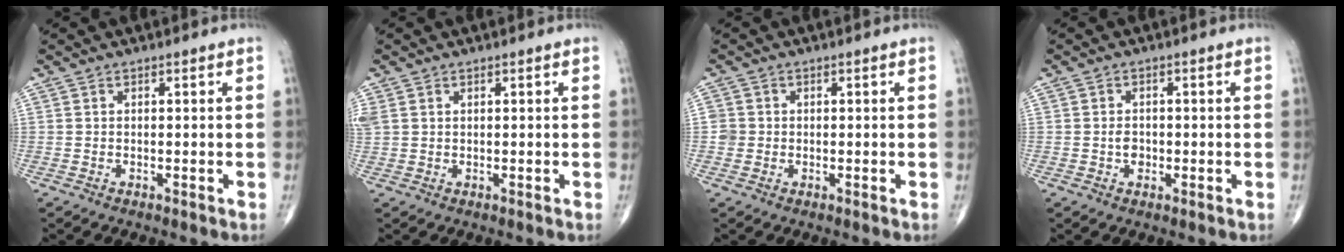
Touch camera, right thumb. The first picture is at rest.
{"total": 2.4, "force": [0.8, 1.9, 1.3], "torque": [-0.048, 0.013, 0.025]}
{"total": 1.9, "force": [-0.2, 1.9, 0.2], "torque": [0.009, 0.007, -0.006]}
{"total": 2.2, "force": [-0.4, 1.7, 1.3], "torque": [-0.014, 0.004, -0.007]}